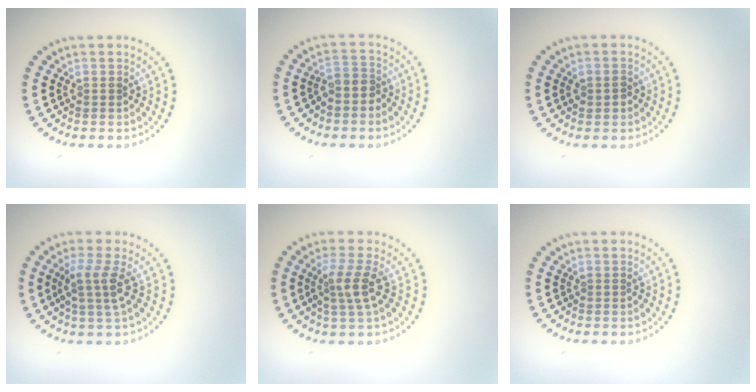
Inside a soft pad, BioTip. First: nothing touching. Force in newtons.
{"total": 2.0, "press": 1.6, "slide": 1.2}
{"total": 1.2, "press": 1.2, "slide": 0.1}
{"total": 2.7, "press": 2.1, "slide": 1.7}
{"total": 2.6, "press": 2.1, "slide": 1.5}
{"total": 0.0}